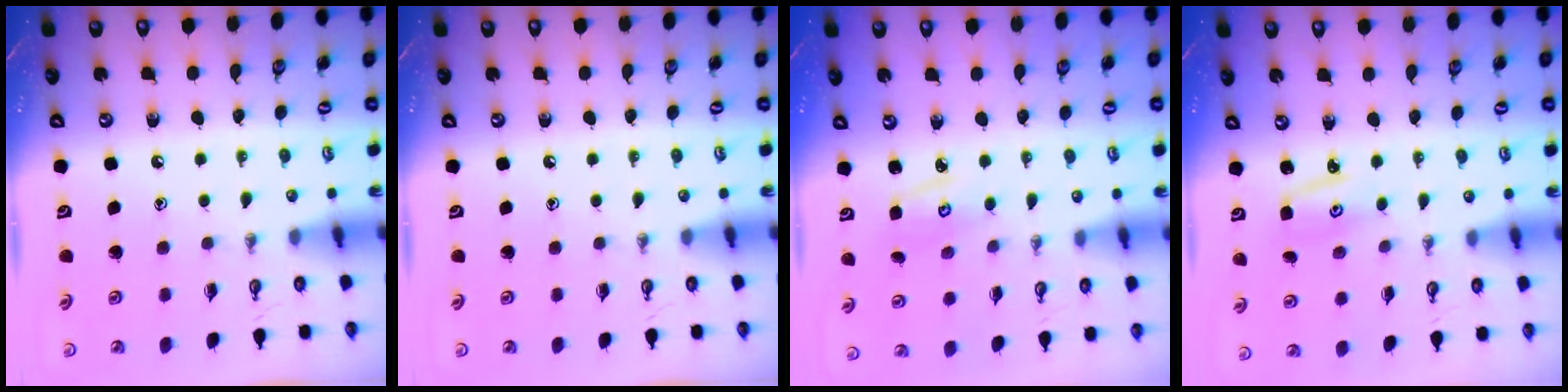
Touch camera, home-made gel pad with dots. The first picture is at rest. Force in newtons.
{"total": 0.0}
{"total": 3.7, "press": 3.6, "slide": 0.4}
{"total": 3.0, "press": 3.0, "slide": 0.3}